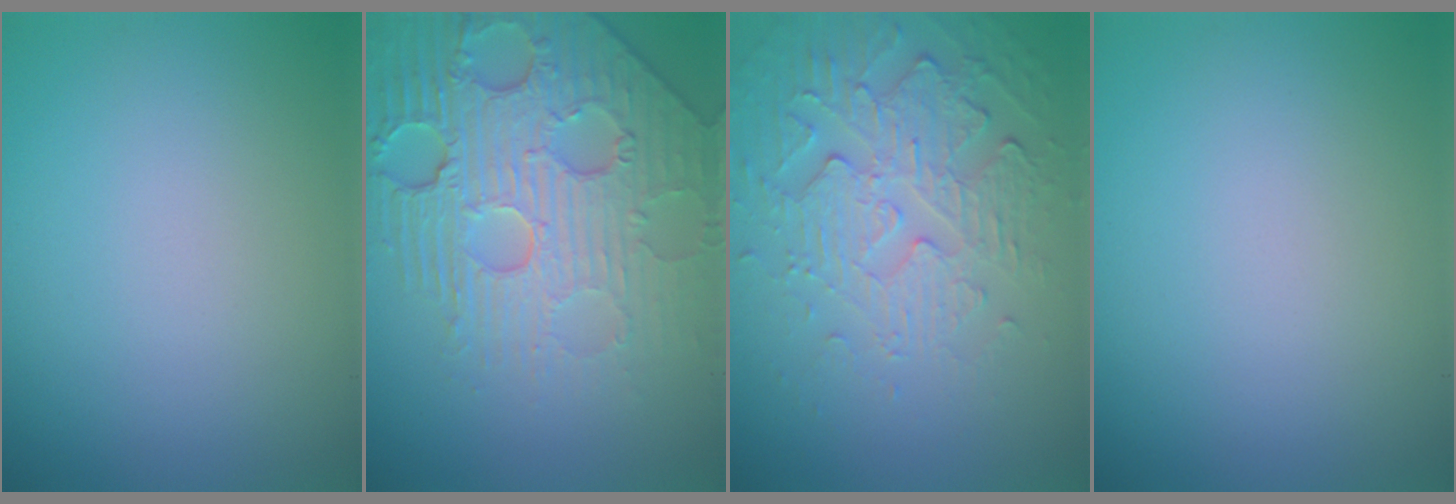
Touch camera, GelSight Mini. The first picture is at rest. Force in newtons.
{"total": 7.0, "press": 5.7, "slide": 4.1}
{"total": 5.7, "press": 3.7, "slide": 4.3}
{"total": 0.0}